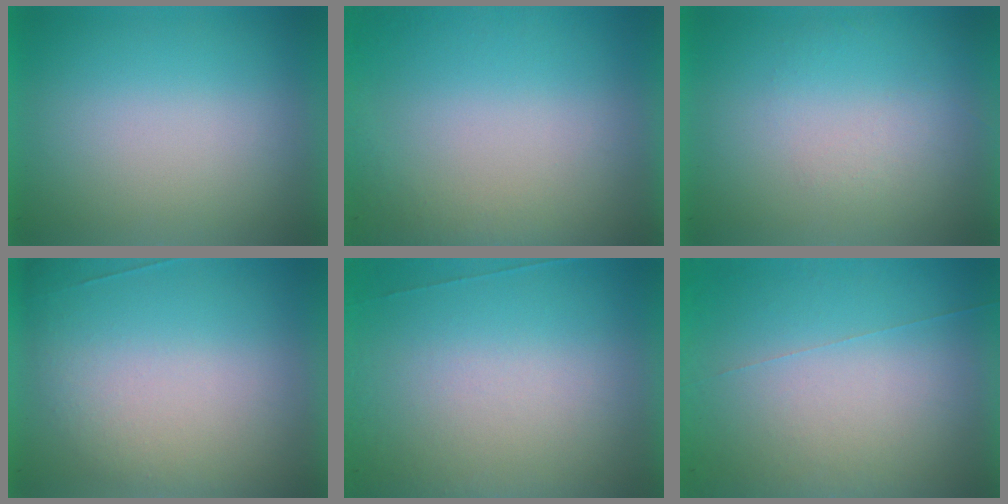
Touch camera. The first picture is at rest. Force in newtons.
{"total": 2.8}
{"total": 1.2}
{"total": 2.6}
{"total": 7.8}
{"total": 6.7}